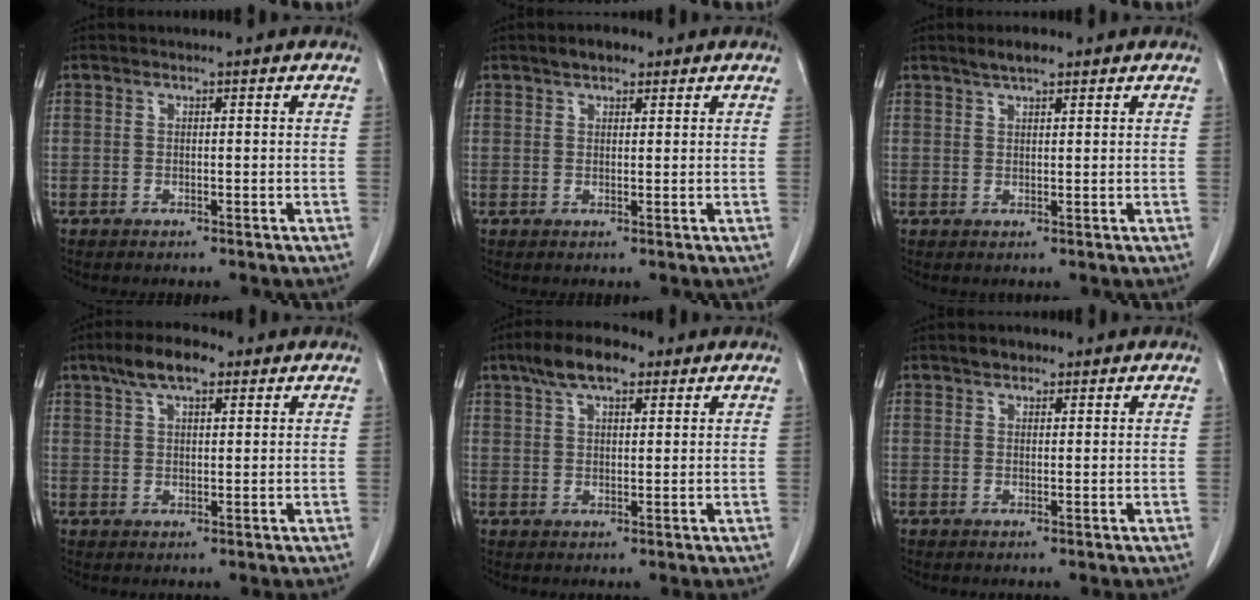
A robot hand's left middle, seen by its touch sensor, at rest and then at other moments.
{"total": 2.8, "force": [2.0, 1.3, 1.5], "torque": [-0.027, 0.009, 0.030]}
{"total": 2.9, "force": [2.2, 0.7, 1.7], "torque": [-0.036, 0.008, 0.039]}
{"total": 6.7, "force": [4.2, 2.3, 4.7], "torque": [-0.091, 0.018, 0.073]}
{"total": 7.5, "force": [4.8, 2.7, 5.1], "torque": [-0.097, 0.020, 0.083]}
{"total": 2.0, "force": [1.5, 1.1, 0.8], "torque": [-0.016, 0.007, 0.022]}